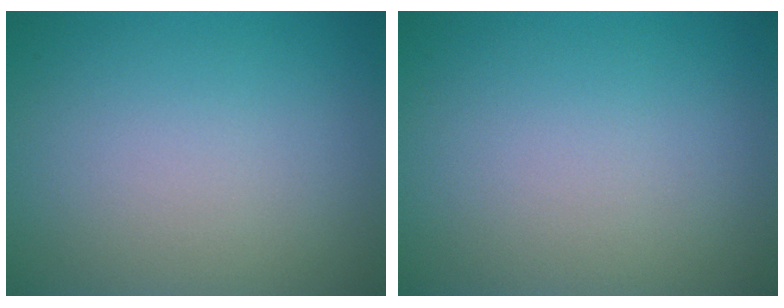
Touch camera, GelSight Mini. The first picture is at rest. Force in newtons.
{"total": 0.0}